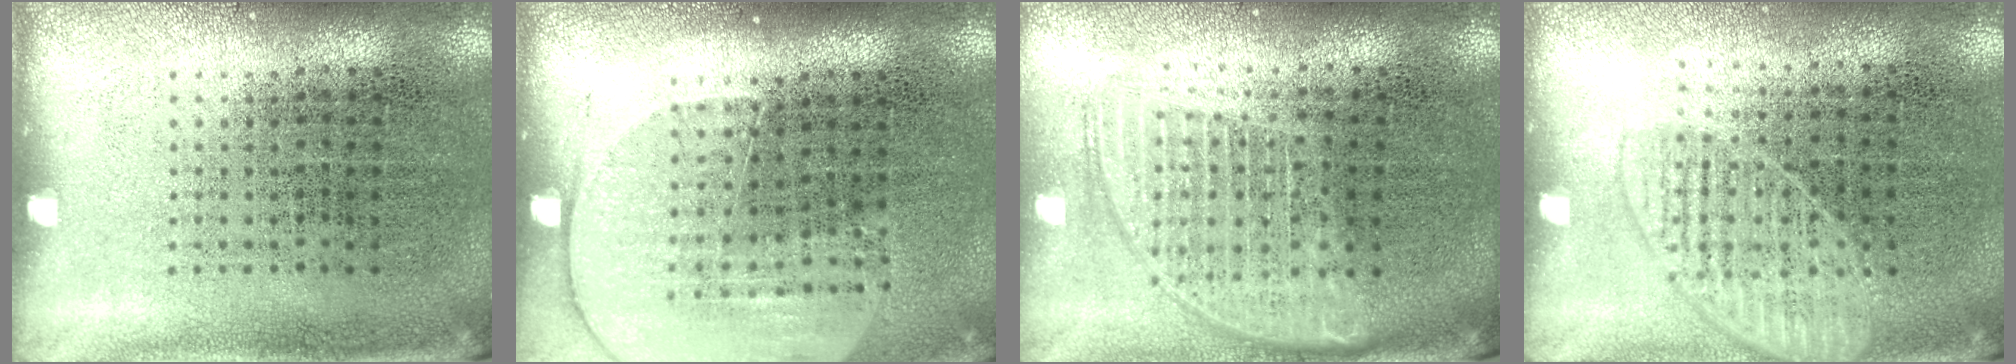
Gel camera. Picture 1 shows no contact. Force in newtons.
{"total": 1.7, "press": 1.5, "slide": 0.7}
{"total": 1.7, "press": 1.4, "slide": 0.9}
{"total": 1.3, "press": 1.2, "slide": 0.6}